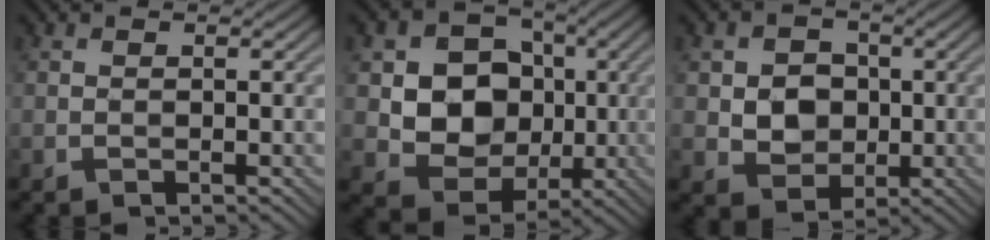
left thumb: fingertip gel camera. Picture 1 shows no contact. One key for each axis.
{"total": 9.8, "fx": 0.2, "fy": 8.4, "fz": 5.2, "tx": -0.106, "ty": -0.005, "tz": -0.010}
{"total": 5.4, "fx": 0.0, "fy": 4.7, "fz": 2.7, "tx": -0.059, "ty": -0.003, "tz": -0.010}